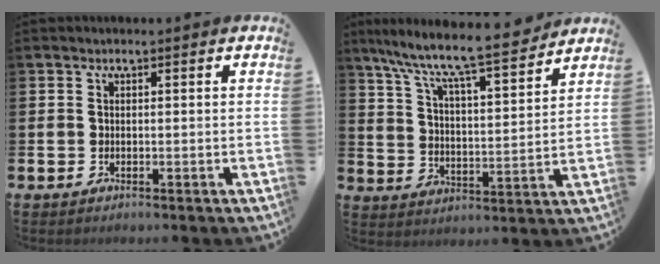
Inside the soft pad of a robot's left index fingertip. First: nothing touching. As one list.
[{"total": 9.0, "force": [8.2, 0.8, 3.5], "torque": [-0.095, -0.065, 0.134]}]